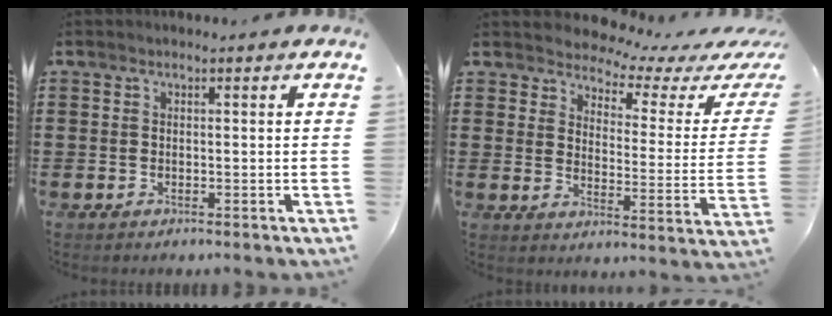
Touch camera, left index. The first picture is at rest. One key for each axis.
{"total": 3.6, "fx": 3.4, "fy": 0.7, "fz": 0.9, "tx": -0.042, "ty": -0.027, "tz": 0.053}